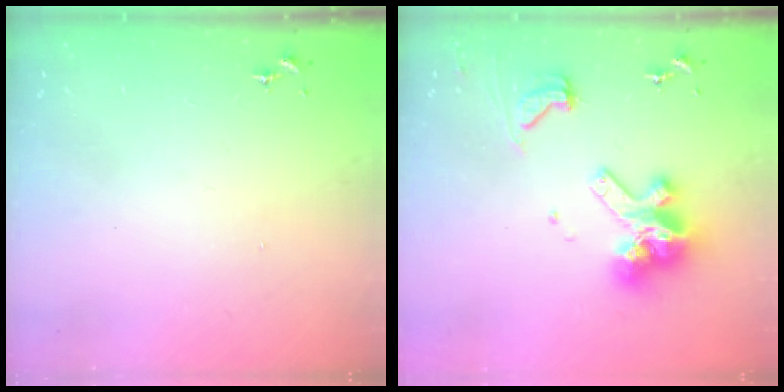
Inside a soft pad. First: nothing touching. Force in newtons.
{"total": 16.5, "press": 16.5, "slide": 0.9}